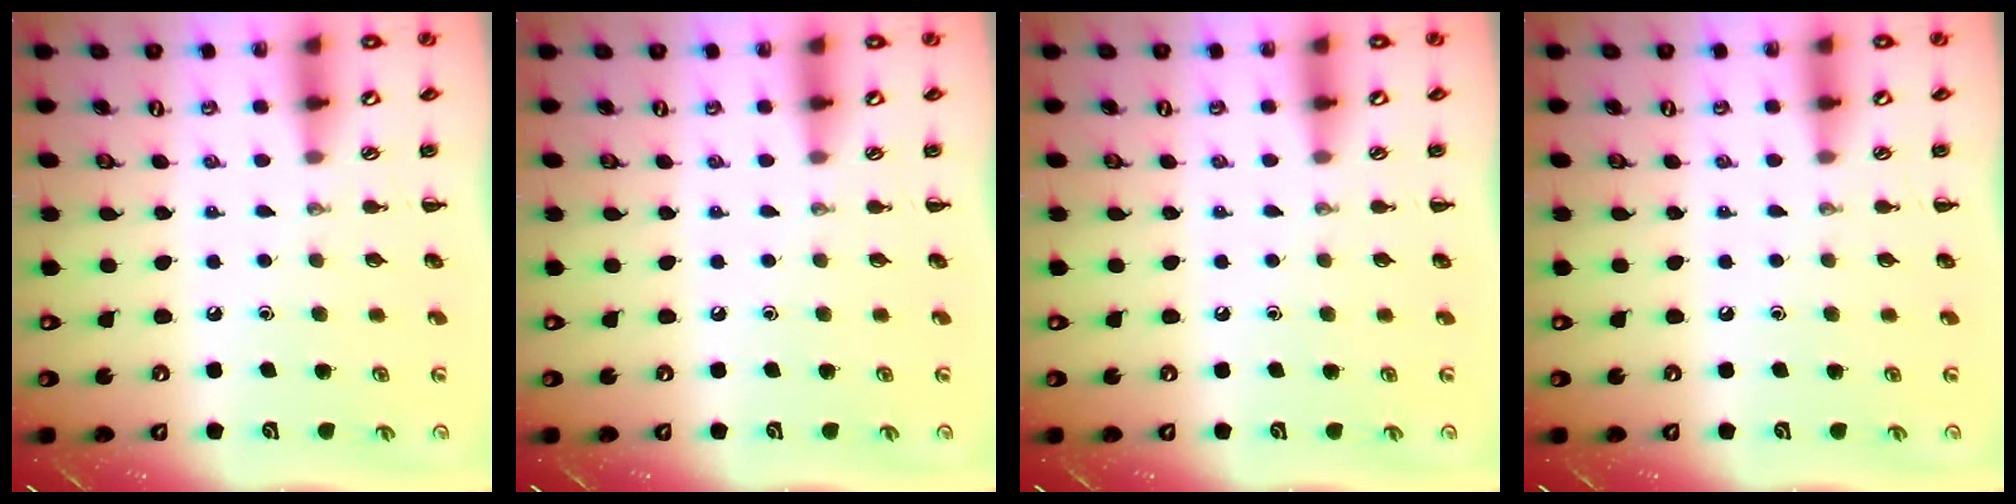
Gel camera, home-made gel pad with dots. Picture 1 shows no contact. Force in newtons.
{"total": 0.0}
{"total": 0.0}
{"total": 0.0}